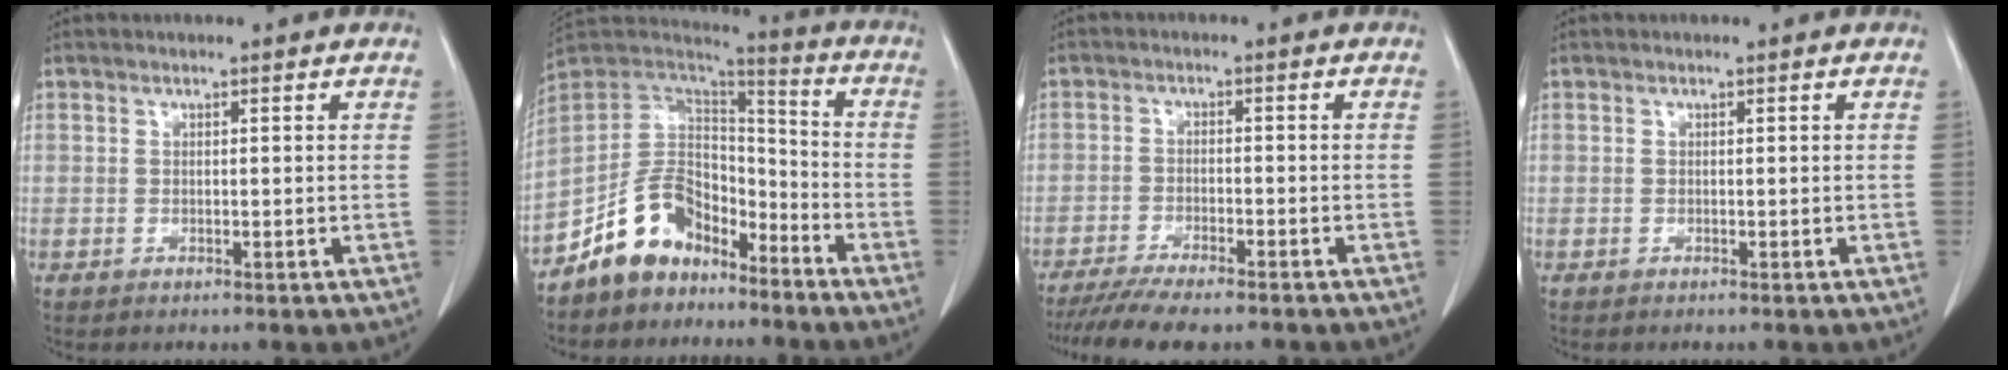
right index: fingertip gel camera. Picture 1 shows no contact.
{"total": 11.4, "force": [-8.1, 6.7, 4.3], "torque": [-0.085, 0.050, -0.151]}
{"total": 10.6, "force": [-9.0, 1.4, 5.4], "torque": [-0.079, -0.015, -0.138]}
{"total": 0.0}